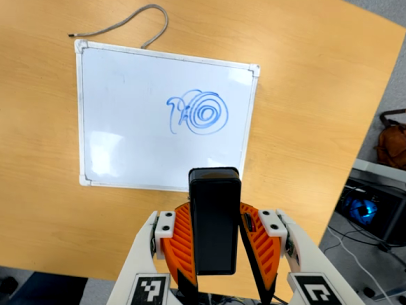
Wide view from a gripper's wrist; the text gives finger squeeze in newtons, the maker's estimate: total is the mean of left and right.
{"total": 5.0, "left": 4.6, "right": 5.3}